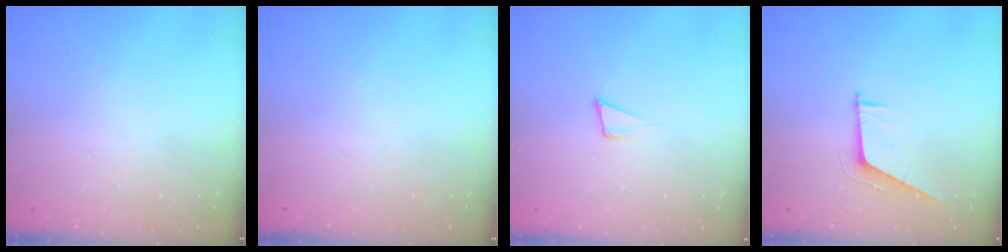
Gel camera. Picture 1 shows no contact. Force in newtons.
{"total": 0.0}
{"total": 4.1, "press": 2.6, "slide": 3.2}
{"total": 6.5, "press": 6.5, "slide": 0.2}